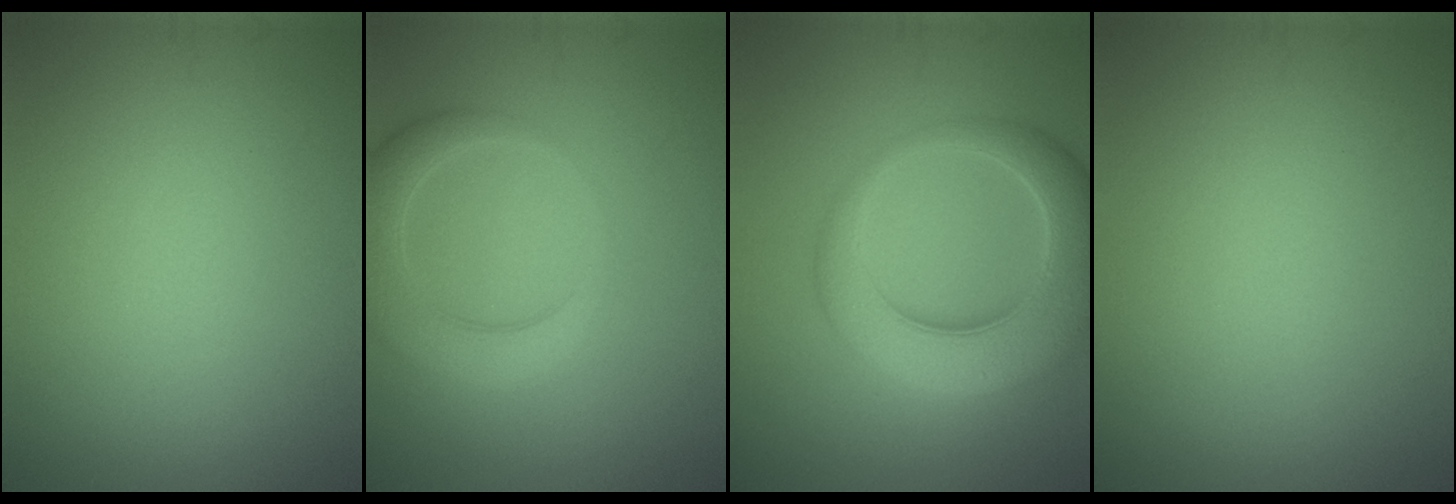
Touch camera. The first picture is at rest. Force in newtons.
{"total": 4.6, "press": 4.6, "slide": 0.4}
{"total": 8.2, "press": 8.1, "slide": 0.3}
{"total": 0.0}